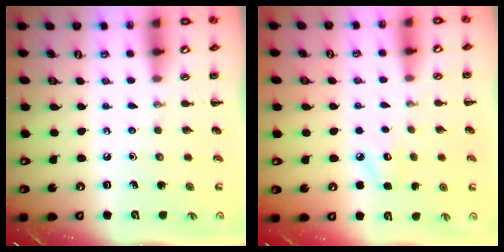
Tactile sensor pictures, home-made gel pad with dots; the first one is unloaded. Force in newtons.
{"total": 6.3, "press": 6.1, "slide": 1.7}